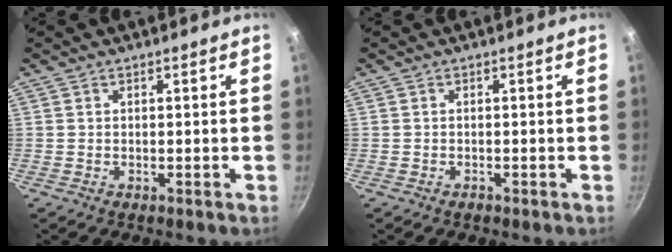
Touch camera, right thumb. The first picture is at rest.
{"total": 0.5, "force": [-0.4, 0.2, 0.2], "torque": [-0.003, 0.001, -0.009]}